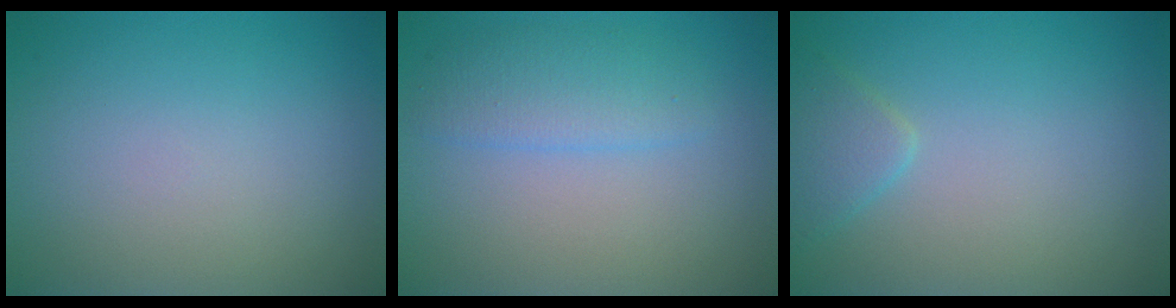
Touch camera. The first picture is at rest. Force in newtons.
{"total": 2.6, "press": 2.6, "slide": 0.1}
{"total": 1.9, "press": 1.9, "slide": 0.1}